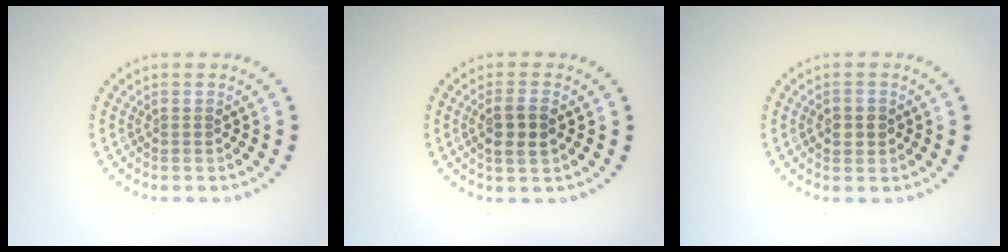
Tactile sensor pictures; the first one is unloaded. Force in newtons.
{"total": 2.7, "press": 2.6, "slide": 0.9}
{"total": 1.9, "press": 1.8, "slide": 0.4}